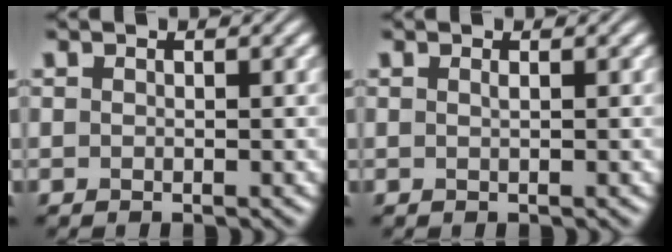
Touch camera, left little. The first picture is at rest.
{"total": 0.5, "force": [0.2, 0.2, 0.4], "torque": [-0.005, 0.002, 0.003]}